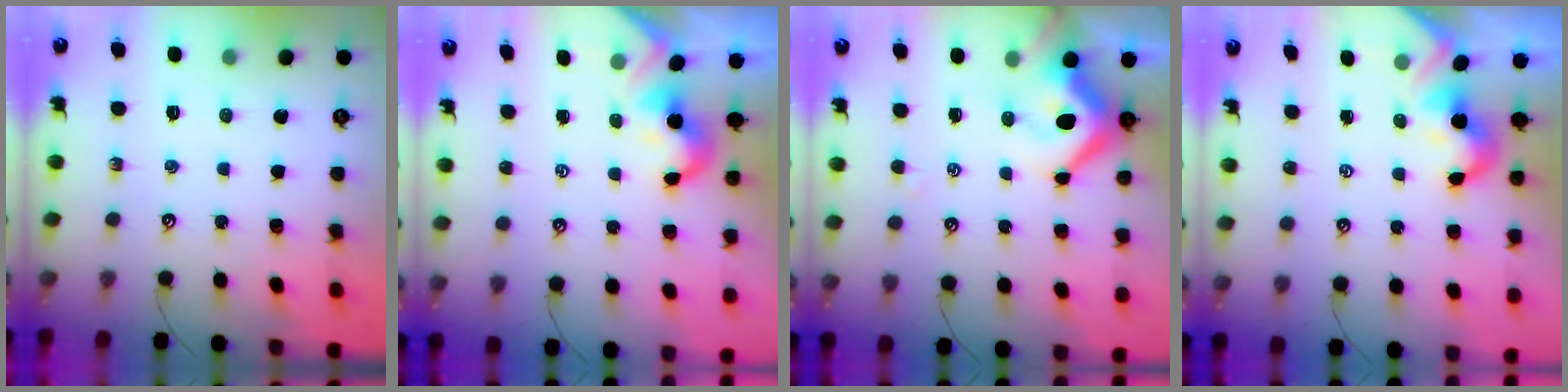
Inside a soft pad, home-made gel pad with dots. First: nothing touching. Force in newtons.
{"total": 2.0, "press": 1.9, "slide": 0.6}
{"total": 9.9, "press": 9.8, "slide": 1.6}
{"total": 2.1, "press": 2.1, "slide": 0.4}